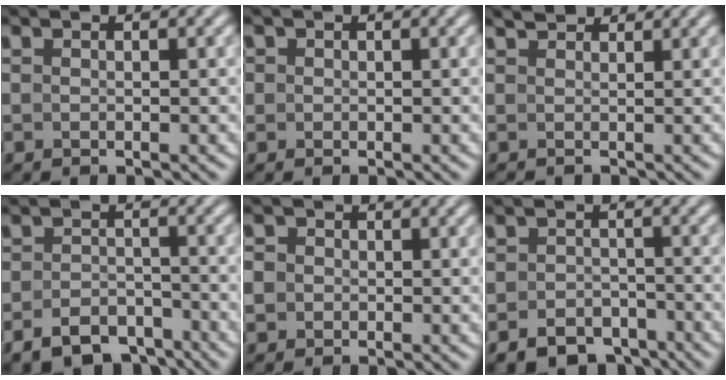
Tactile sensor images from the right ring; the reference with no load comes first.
{"total": 2.1, "force": [0.2, 2.0, 0.5], "torque": [-0.018, -0.005, 0.004]}
{"total": 1.4, "force": [1.4, -0.1, 0.1], "torque": [0.004, -0.006, 0.035]}
{"total": 5.9, "force": [-5.1, 2.7, 1.2], "torque": [-0.002, -0.010, -0.084]}
{"total": 3.9, "force": [-0.2, 3.7, 1.2], "torque": [-0.037, -0.004, -0.010]}
{"total": 6.2, "force": [-5.1, 3.3, 1.0], "torque": [0.006, -0.013, -0.084]}